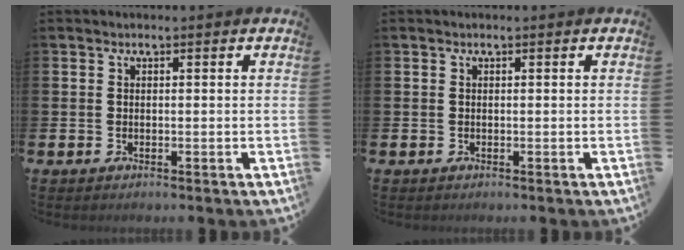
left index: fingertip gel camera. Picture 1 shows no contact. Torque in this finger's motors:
{"motor_torque": [0.01, 0.00, -0.01, 0.01]}